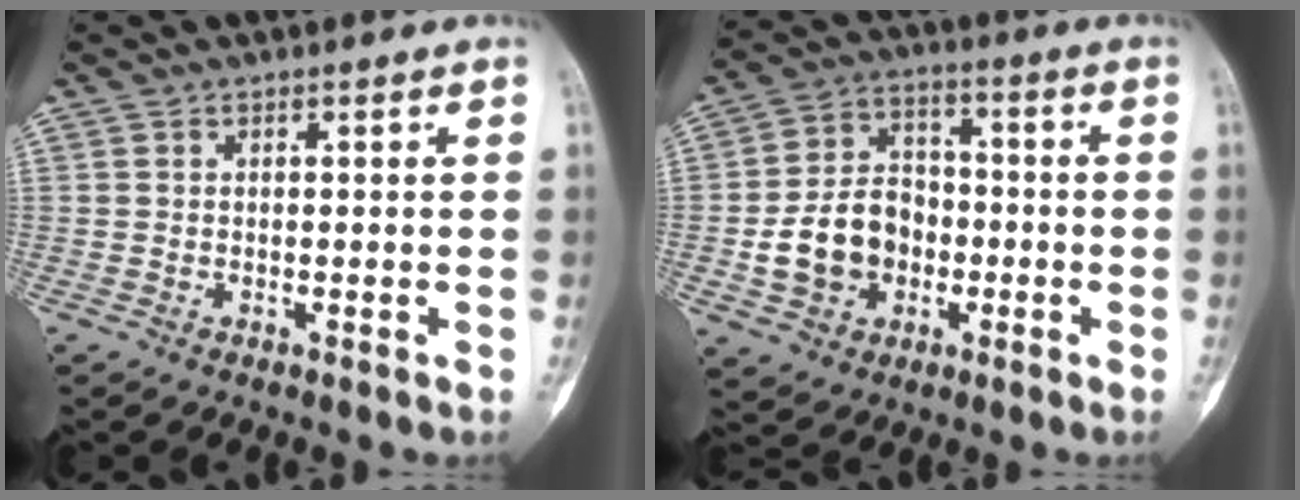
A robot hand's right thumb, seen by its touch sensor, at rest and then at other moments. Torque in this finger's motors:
{"motor_torque": [0.17, 0.04, 0.92, -0.21, 0.05]}